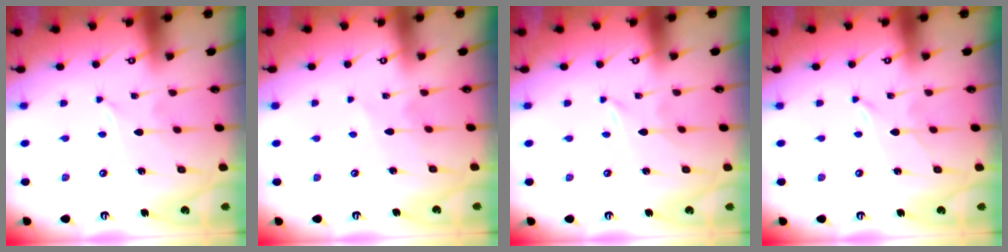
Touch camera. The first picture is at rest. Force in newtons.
{"total": 3.6, "press": 3.6, "slide": 0.4}
{"total": 0.0}
{"total": 1.1, "press": 1.1, "slide": 0.1}